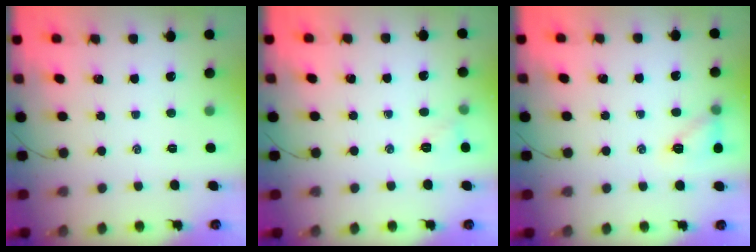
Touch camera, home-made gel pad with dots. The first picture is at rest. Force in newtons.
{"total": 5.7, "press": 5.6, "slide": 1.2}
{"total": 8.7, "press": 8.7, "slide": 0.9}